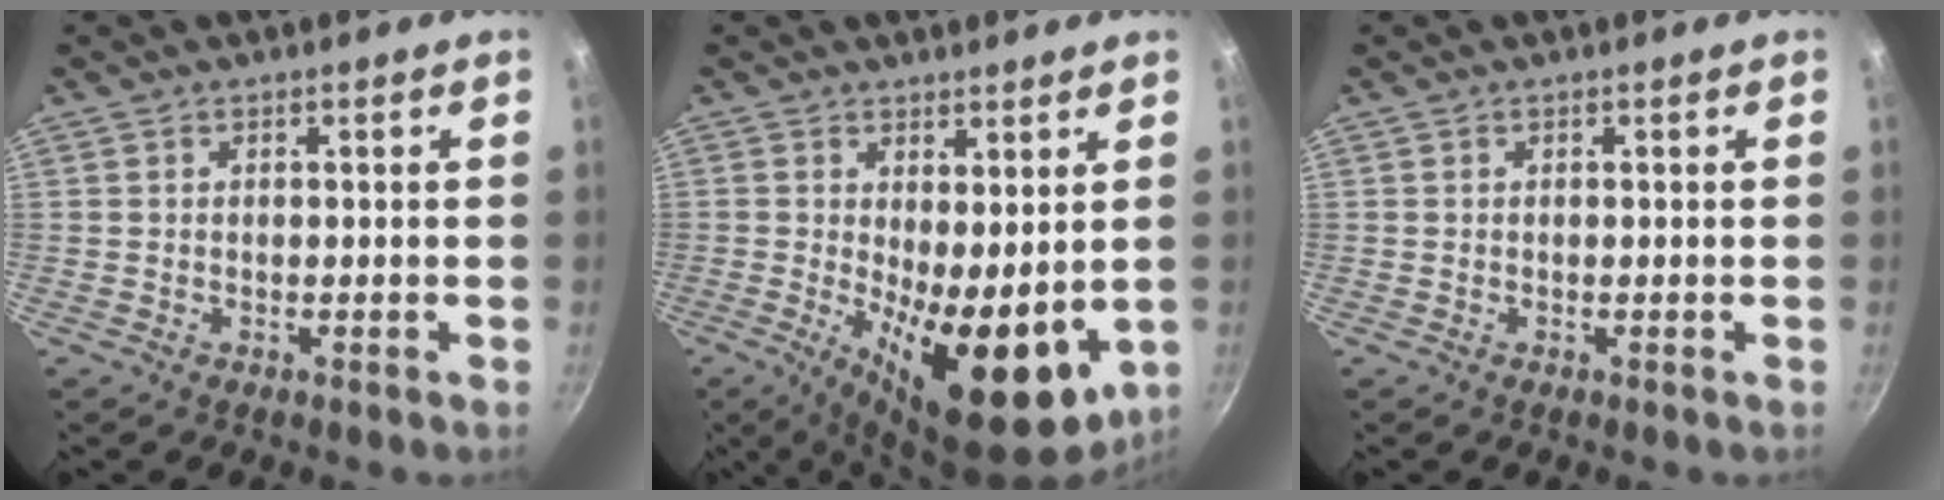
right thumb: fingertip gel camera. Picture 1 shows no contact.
{"total": 14.6, "force": [-0.9, 6.1, 13.3], "torque": [-0.166, -0.020, 0.000]}
{"total": 0.0}